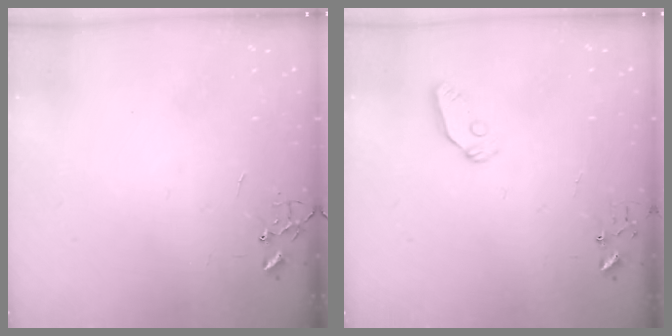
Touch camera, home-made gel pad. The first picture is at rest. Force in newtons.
{"total": 6.5, "press": 6.5, "slide": 0.2}